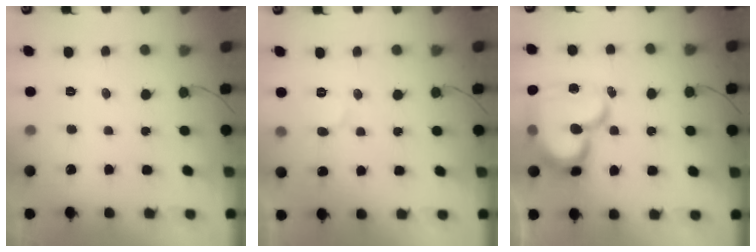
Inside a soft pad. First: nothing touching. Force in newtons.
{"total": 5.1, "press": 5.1, "slide": 0.3}
{"total": 20.1, "press": 20.1, "slide": 1.5}